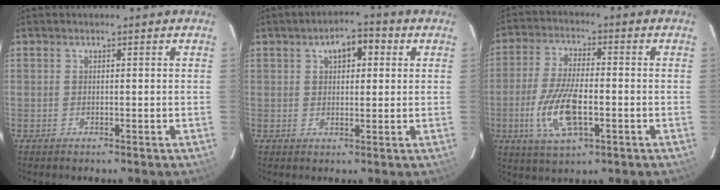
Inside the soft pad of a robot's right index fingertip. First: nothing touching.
{"total": 5.5, "force": [2.2, 3.0, 4.1], "torque": [-0.063, 0.021, 0.034]}
{"total": 11.4, "force": [-3.2, 4.4, 10.0], "torque": [-0.212, -0.007, -0.060]}